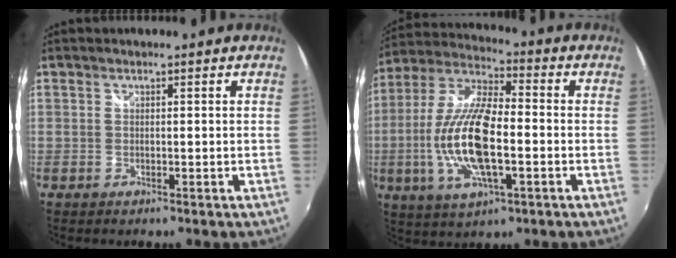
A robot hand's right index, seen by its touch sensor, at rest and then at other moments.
{"total": 17.0, "force": [-3.3, 5.9, 15.6], "torque": [-0.318, -0.006, -0.063]}